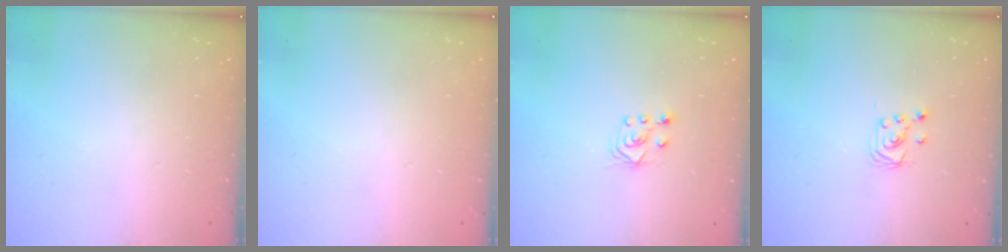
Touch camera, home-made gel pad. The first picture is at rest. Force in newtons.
{"total": 0.0}
{"total": 4.3, "press": 4.3, "slide": 0.6}
{"total": 2.4, "press": 2.4, "slide": 0.2}